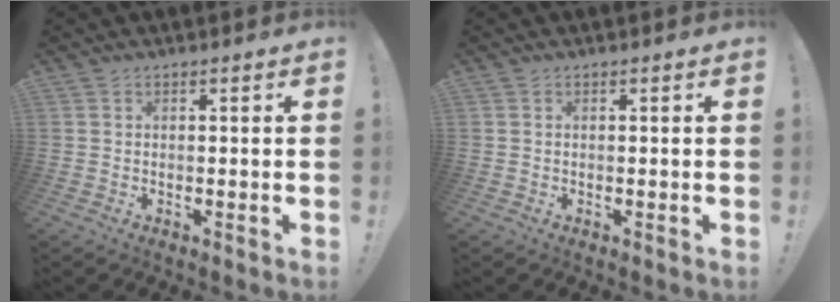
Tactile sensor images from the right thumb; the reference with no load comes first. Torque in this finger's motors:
{"motor_torque": [-0.10, 0.02, 0.09, 0.24, -0.03]}